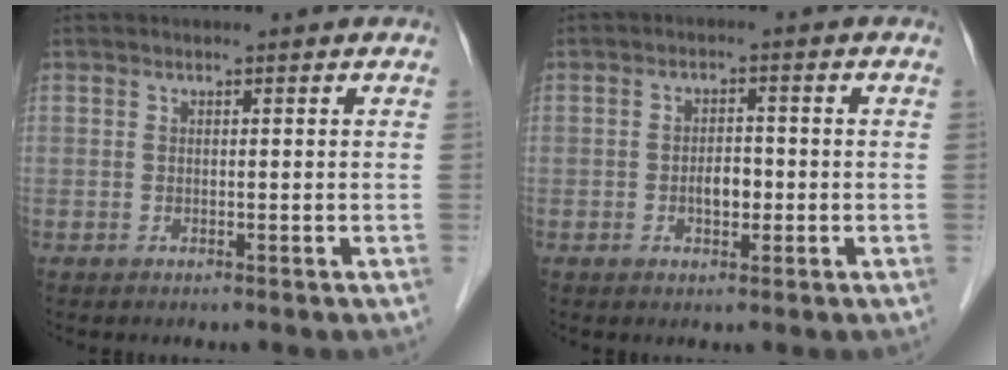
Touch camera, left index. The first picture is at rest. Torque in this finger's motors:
{"motor_torque": [0.12, 0.10, 0.08, 0.03]}